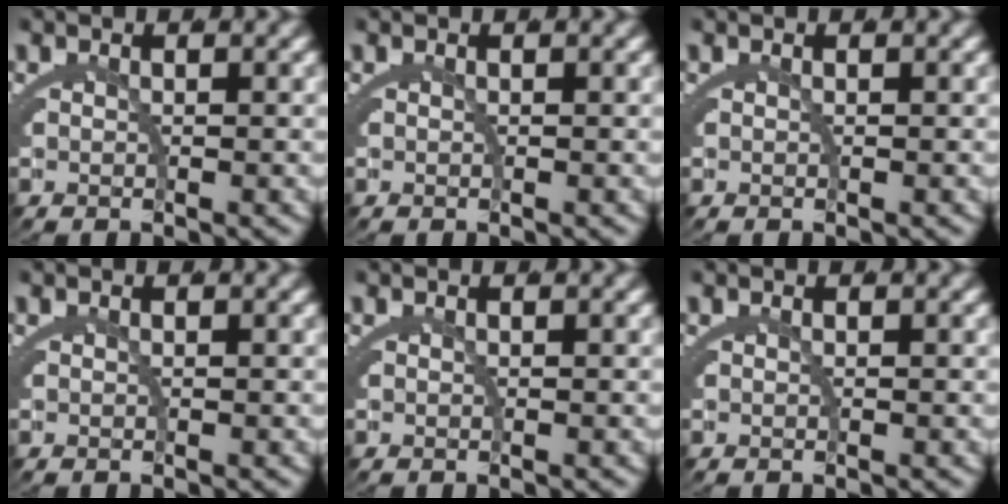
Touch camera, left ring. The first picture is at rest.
{"total": 0.0}
{"total": 0.0}
{"total": 0.0}
{"total": 0.0}
{"total": 0.0}